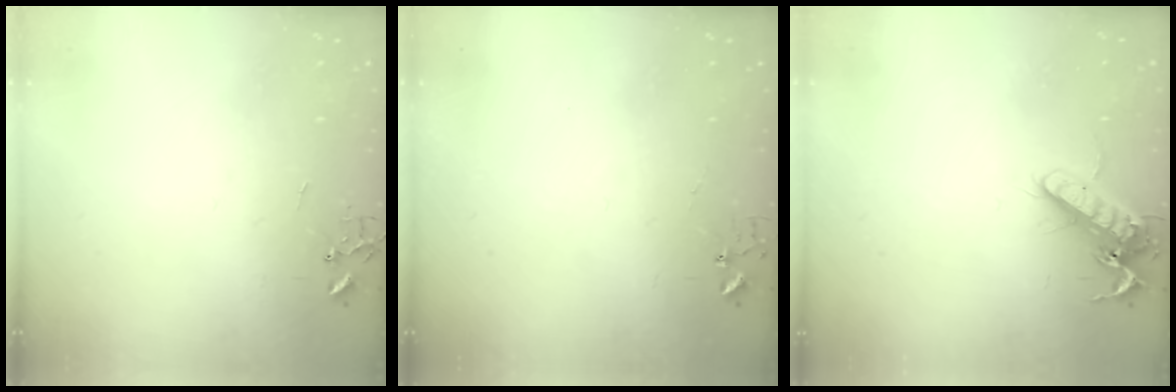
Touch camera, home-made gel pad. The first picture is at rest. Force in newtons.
{"total": 3.4, "press": 3.4, "slide": 0.3}
{"total": 13.5, "press": 13.3, "slide": 1.9}